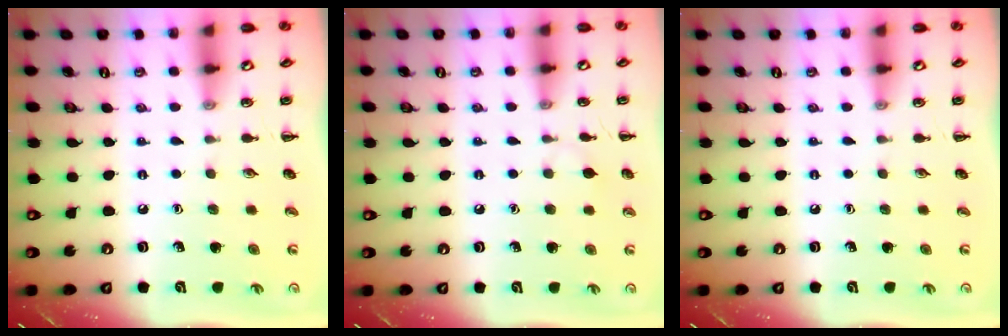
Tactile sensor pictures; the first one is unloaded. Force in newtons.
{"total": 5.1, "press": 4.8, "slide": 1.6}
{"total": 0.0}